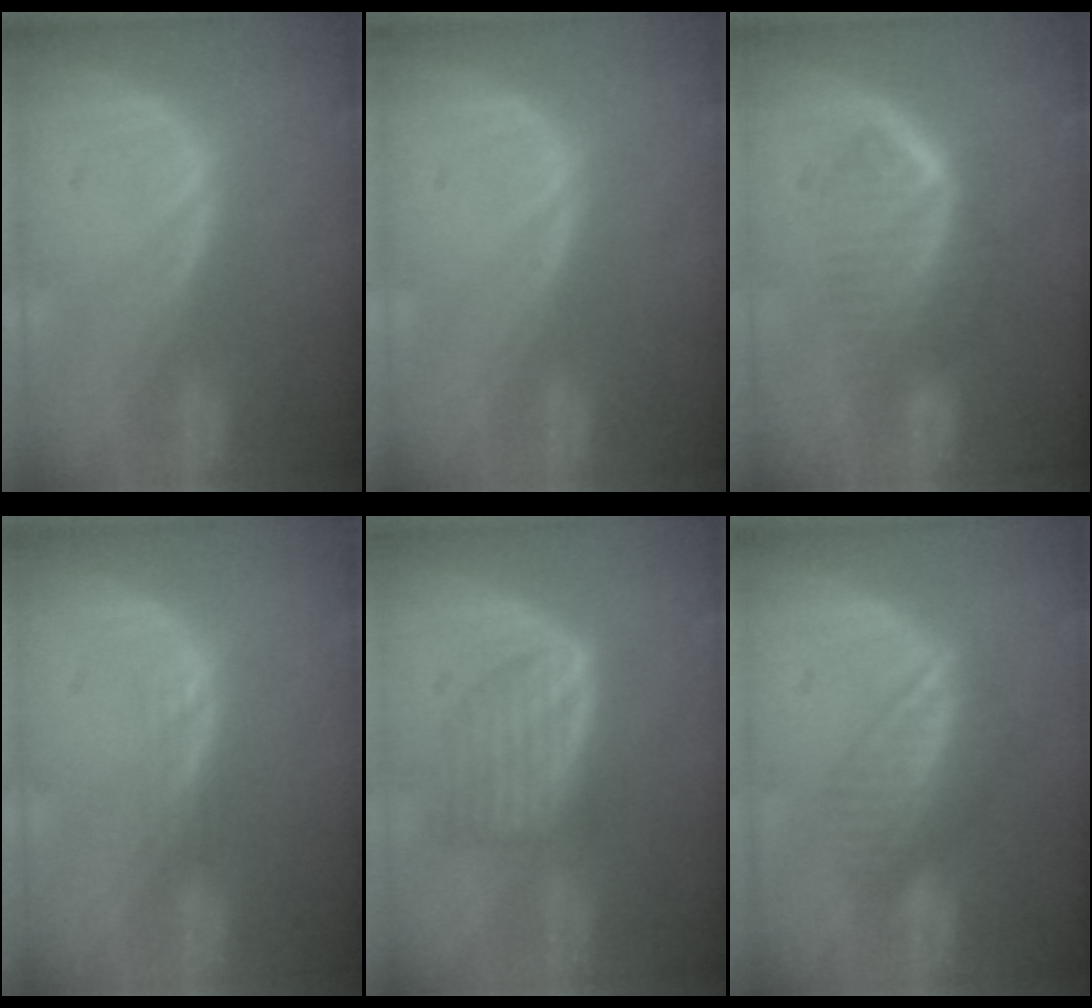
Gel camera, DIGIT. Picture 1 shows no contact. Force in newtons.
{"total": 0.0}
{"total": 6.6, "press": 5.9, "slide": 2.9}
{"total": 1.1, "press": 1.1, "slide": 0.1}
{"total": 6.2, "press": 6.0, "slide": 1.8}
{"total": 6.7, "press": 5.8, "slide": 3.3}